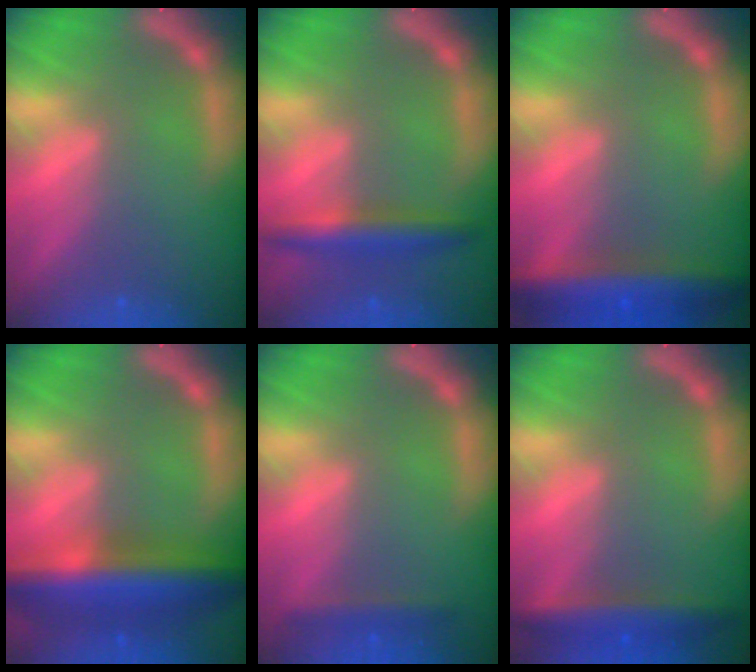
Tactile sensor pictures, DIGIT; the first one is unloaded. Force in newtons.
{"total": 4.0}
{"total": 7.4}
{"total": 9.5}
{"total": 1.9}
{"total": 4.5}